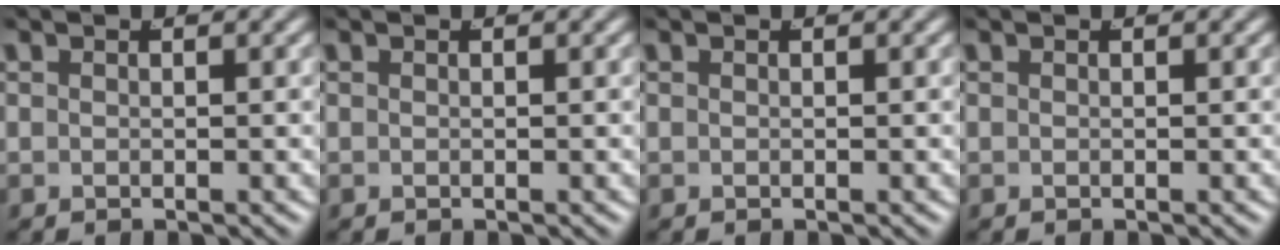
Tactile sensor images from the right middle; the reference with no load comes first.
{"total": 0.0}
{"total": 0.0}
{"total": 0.0}